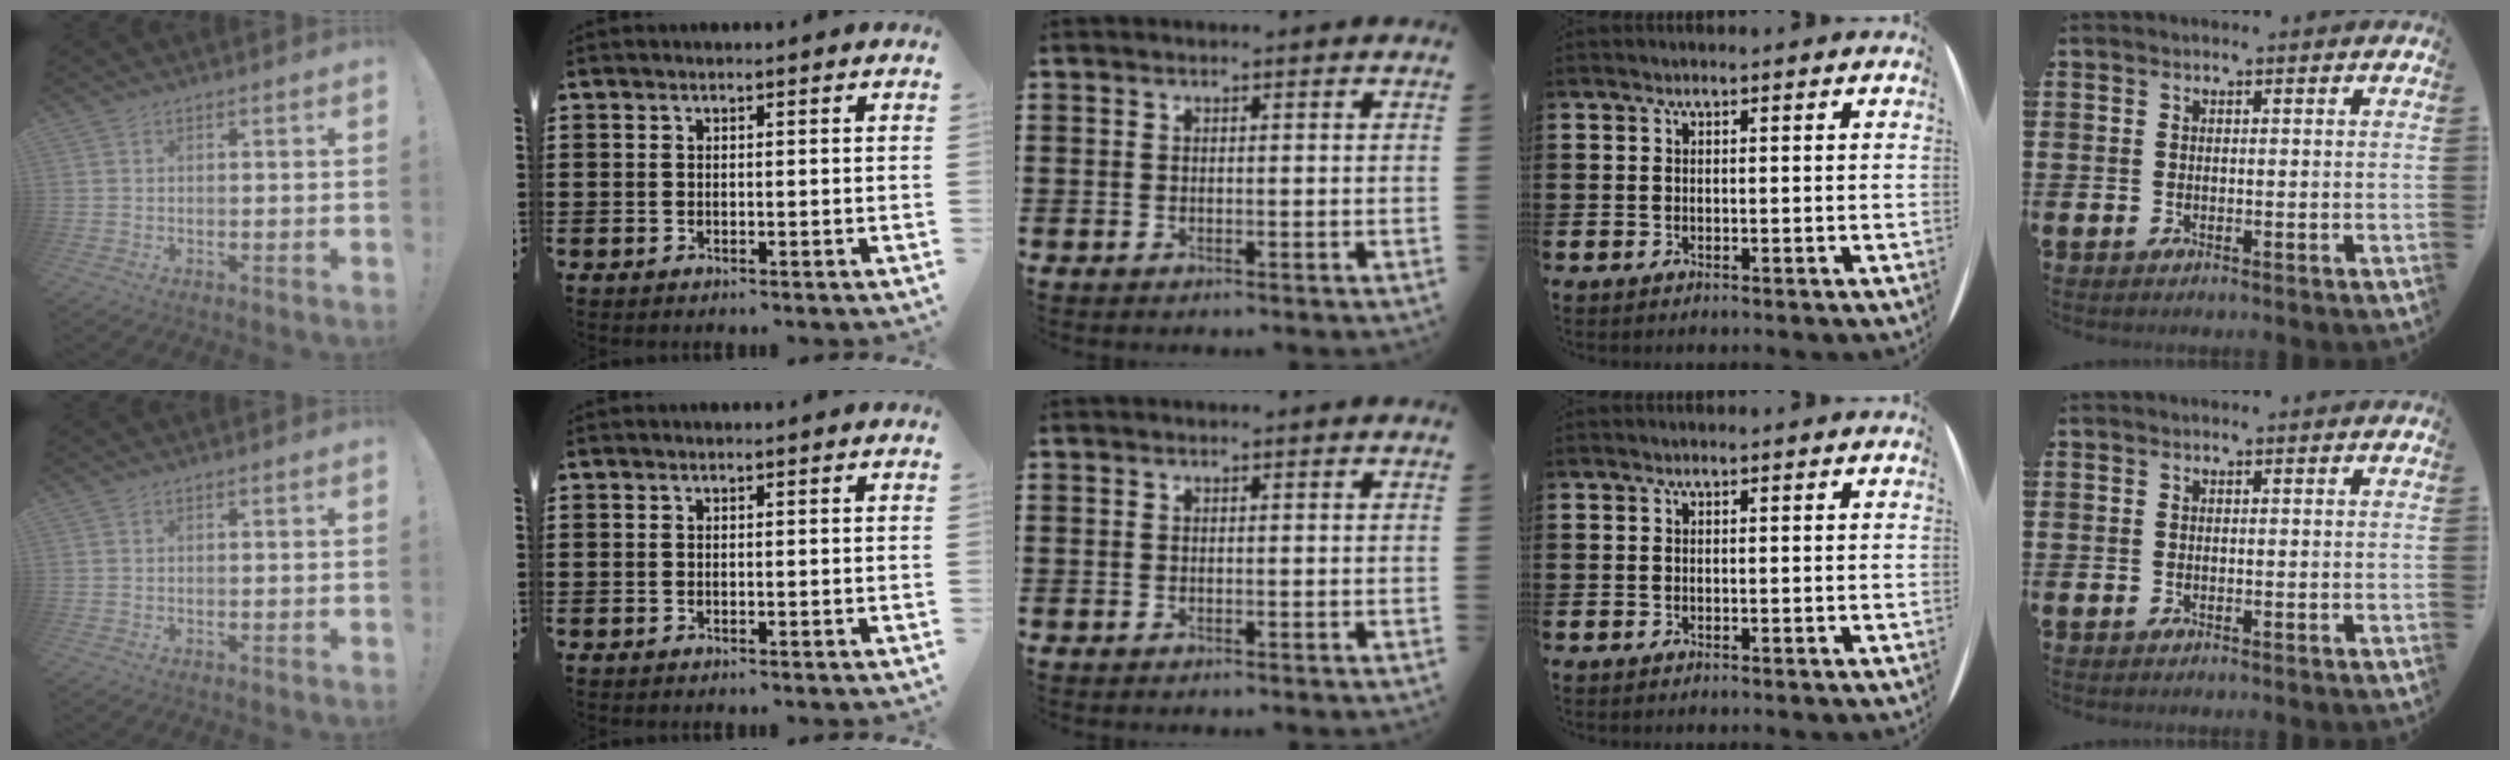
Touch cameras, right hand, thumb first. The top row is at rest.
{}